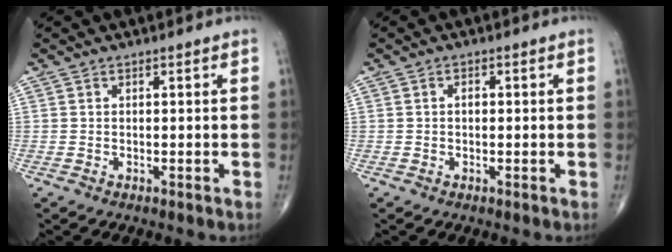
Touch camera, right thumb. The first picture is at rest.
{"total": 1.0, "force": [0.1, 0.6, 0.8], "torque": [-0.011, 0.002, -0.002]}